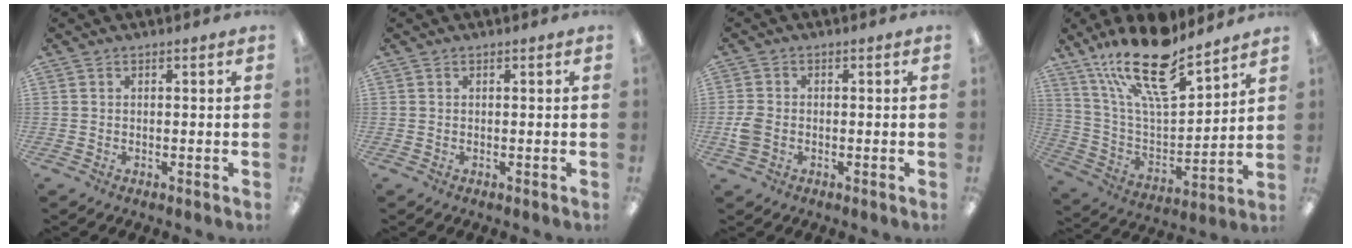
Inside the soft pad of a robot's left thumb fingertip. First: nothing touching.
{"total": 0.0}
{"total": 3.9, "force": [-0.9, 2.9, 2.4], "torque": [-0.046, 0.006, -0.017]}
{"total": 20.9, "force": [15.2, 6.6, 12.7], "torque": [-0.236, -0.092, 0.265]}